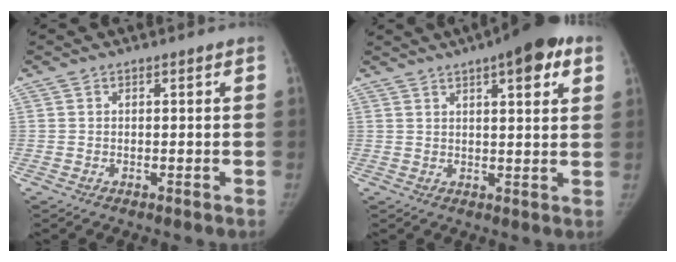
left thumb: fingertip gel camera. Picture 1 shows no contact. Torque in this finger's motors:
{"motor_torque": [1.05, -0.31, 1.05, -0.99, 0.19]}